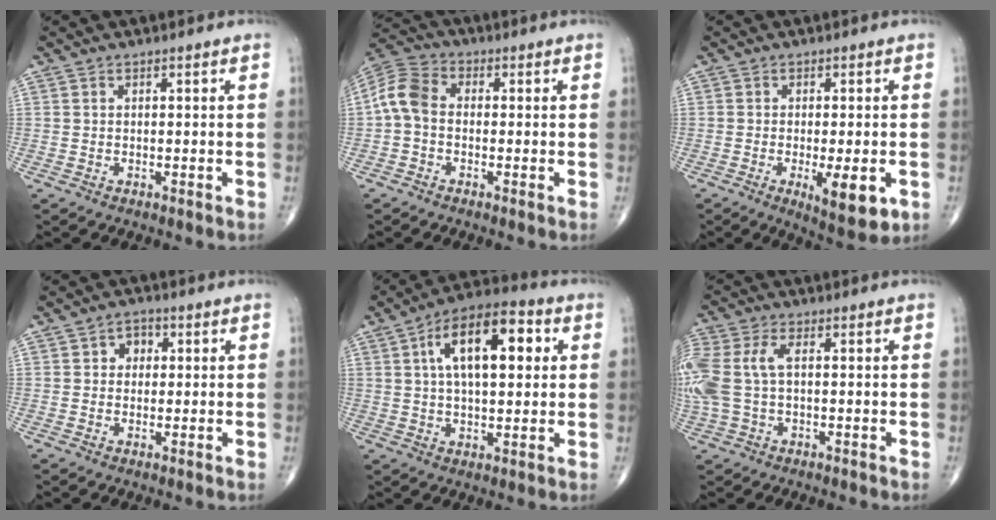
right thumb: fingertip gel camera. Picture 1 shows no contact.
{"total": 7.2, "force": [-0.6, 5.1, 5.1], "torque": [-0.098, 0.021, -0.028]}
{"total": 8.4, "force": [-2.4, 2.5, 7.6], "torque": [-0.105, -0.016, -0.031]}
{"total": 3.4, "force": [0.7, 2.8, 1.7], "torque": [-0.003, 0.005, 0.004]}
{"total": 15.6, "force": [4.1, 7.3, 13.2], "torque": [-0.194, 0.015, 0.059]}
{"total": 10.7, "force": [0.9, 6.0, 8.8], "torque": [-0.248, 0.021, 0.021]}